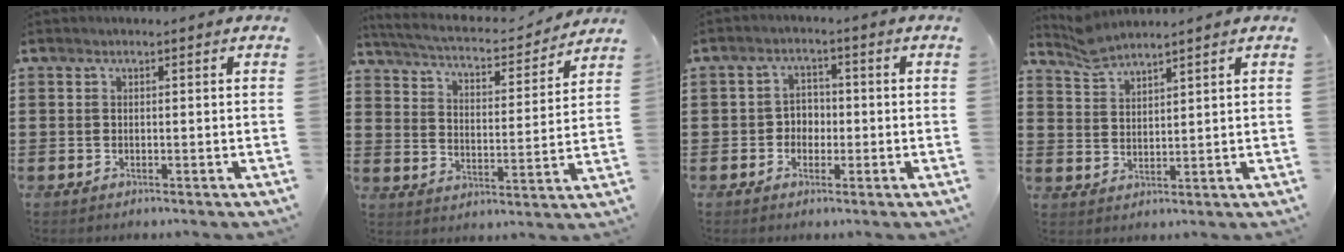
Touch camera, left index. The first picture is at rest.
{"total": 4.4, "force": [4.1, 0.1, 1.5], "torque": [-0.053, -0.032, 0.063]}
{"total": 3.0, "force": [-1.0, 2.5, 1.3], "torque": [-0.033, 0.008, -0.024]}
{"total": 3.4, "force": [3.4, 0.2, 0.7], "torque": [-0.023, -0.008, 0.064]}